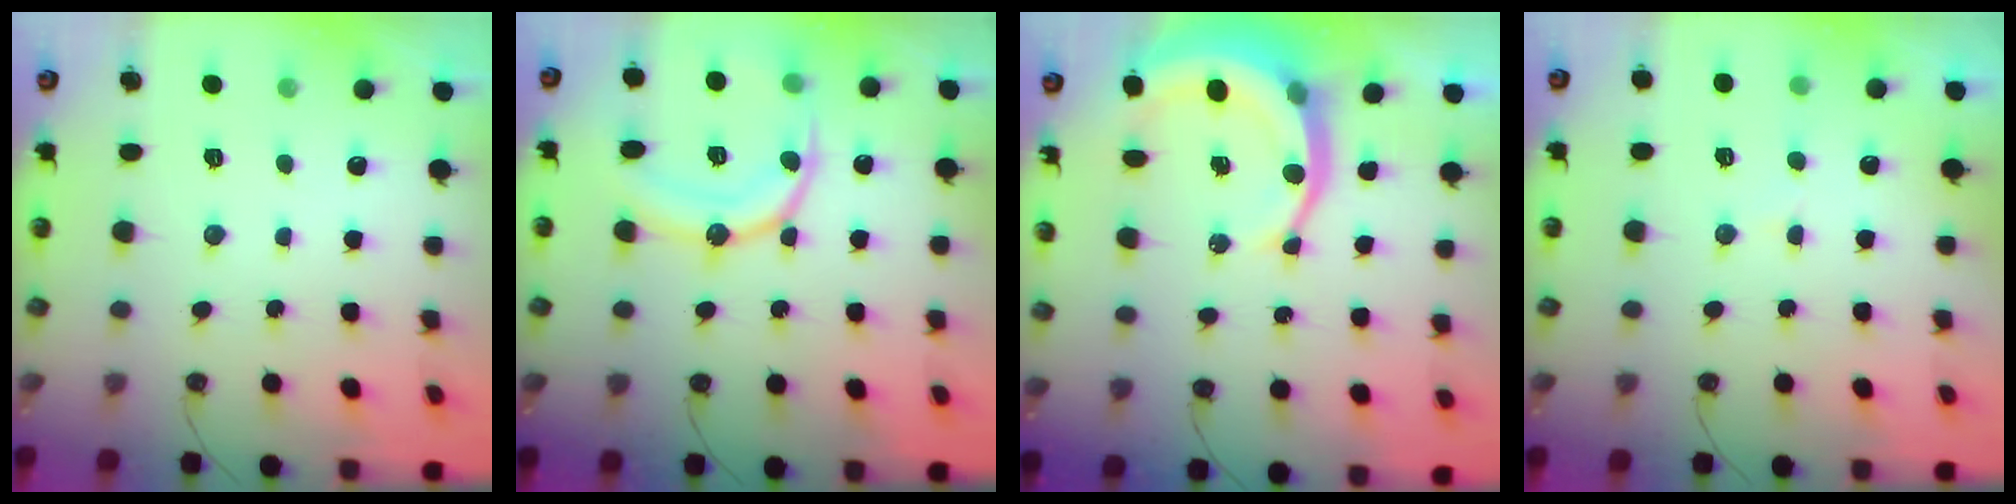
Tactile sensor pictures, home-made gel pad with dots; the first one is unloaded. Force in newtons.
{"total": 15.9, "press": 15.8, "slide": 1.8}
{"total": 10.0, "press": 9.9, "slide": 1.1}
{"total": 7.1, "press": 7.0, "slide": 1.3}